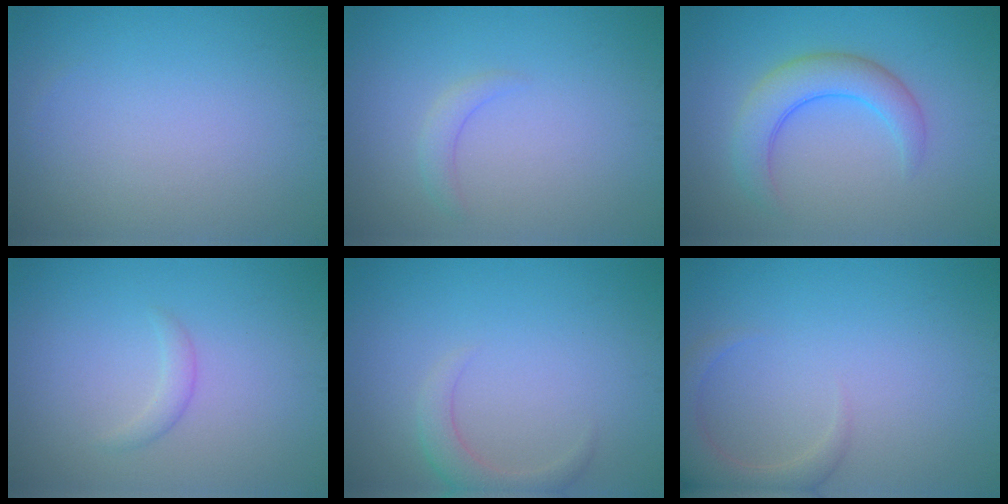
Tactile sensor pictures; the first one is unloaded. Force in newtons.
{"total": 1.2, "press": 1.2, "slide": 0.2}
{"total": 4.3, "press": 4.3, "slide": 0.3}
{"total": 1.1, "press": 1.1, "slide": 0.1}
{"total": 2.2, "press": 2.2, "slide": 0.2}
{"total": 3.8, "press": 3.8, "slide": 0.5}